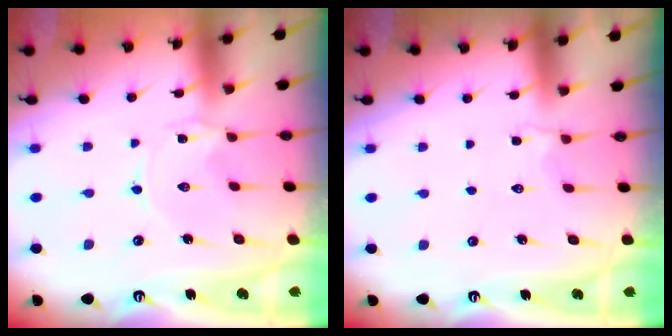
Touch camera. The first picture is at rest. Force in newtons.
{"total": 2.3, "press": 2.0, "slide": 1.2}